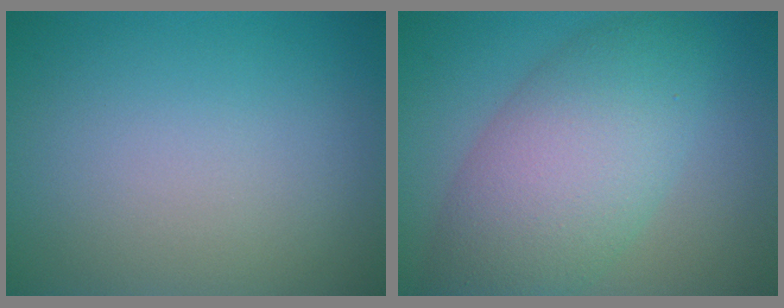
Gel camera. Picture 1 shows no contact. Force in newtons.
{"total": 8.1, "press": 8.0, "slide": 0.4}